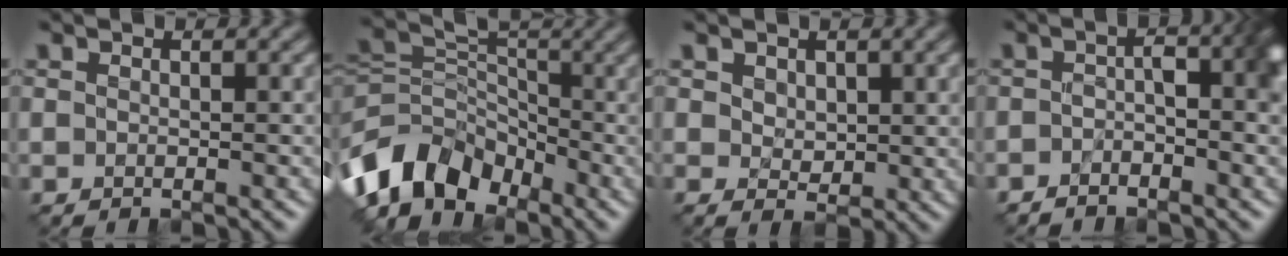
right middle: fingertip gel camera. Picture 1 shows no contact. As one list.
[{"total": 7.7, "force": [-4.8, 5.1, 3.2], "torque": [-0.053, -0.003, -0.107]}, {"total": 1.5, "force": [0.9, 1.0, 0.5], "torque": [-0.016, -0.008, 0.022]}, {"total": 3.7, "force": [-1.2, 1.3, 3.3], "torque": [-0.056, 0.000, -0.026]}]